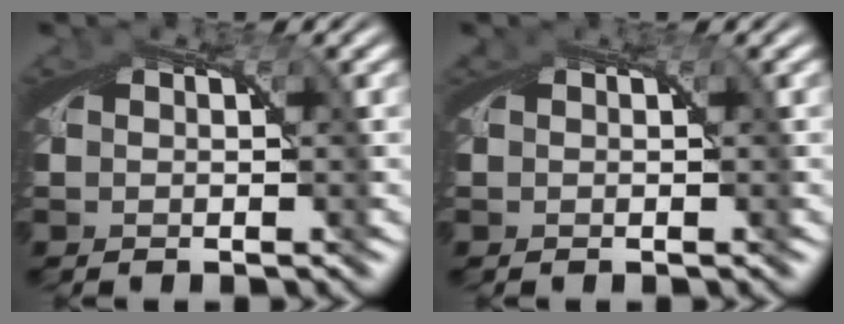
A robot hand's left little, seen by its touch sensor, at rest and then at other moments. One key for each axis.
{"total": 0.0}